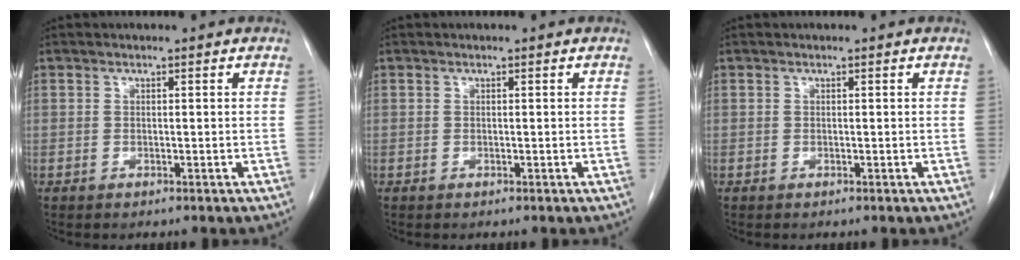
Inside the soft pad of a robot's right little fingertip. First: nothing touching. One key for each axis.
{"total": 0.0}
{"total": 0.0}